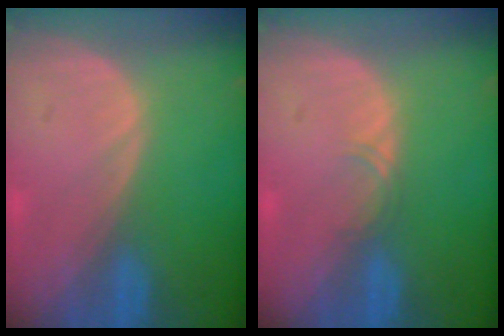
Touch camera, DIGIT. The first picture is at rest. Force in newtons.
{"total": 1.1, "press": 1.1, "slide": 0.1}